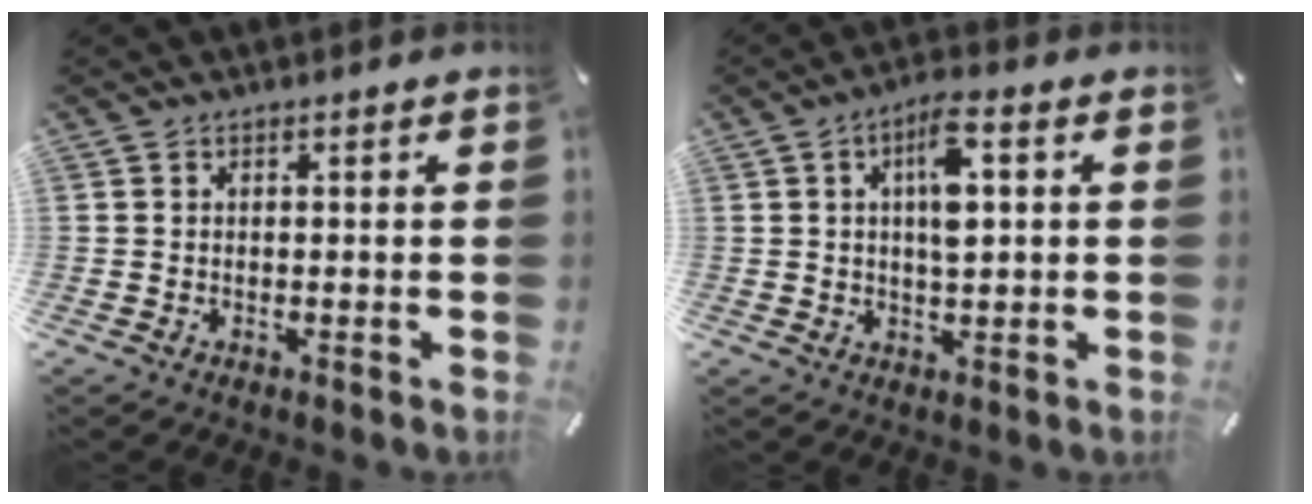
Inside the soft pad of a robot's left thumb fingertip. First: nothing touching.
{"total": 7.8, "force": [1.9, 2.8, 7.0], "torque": [-0.123, 0.002, 0.029]}